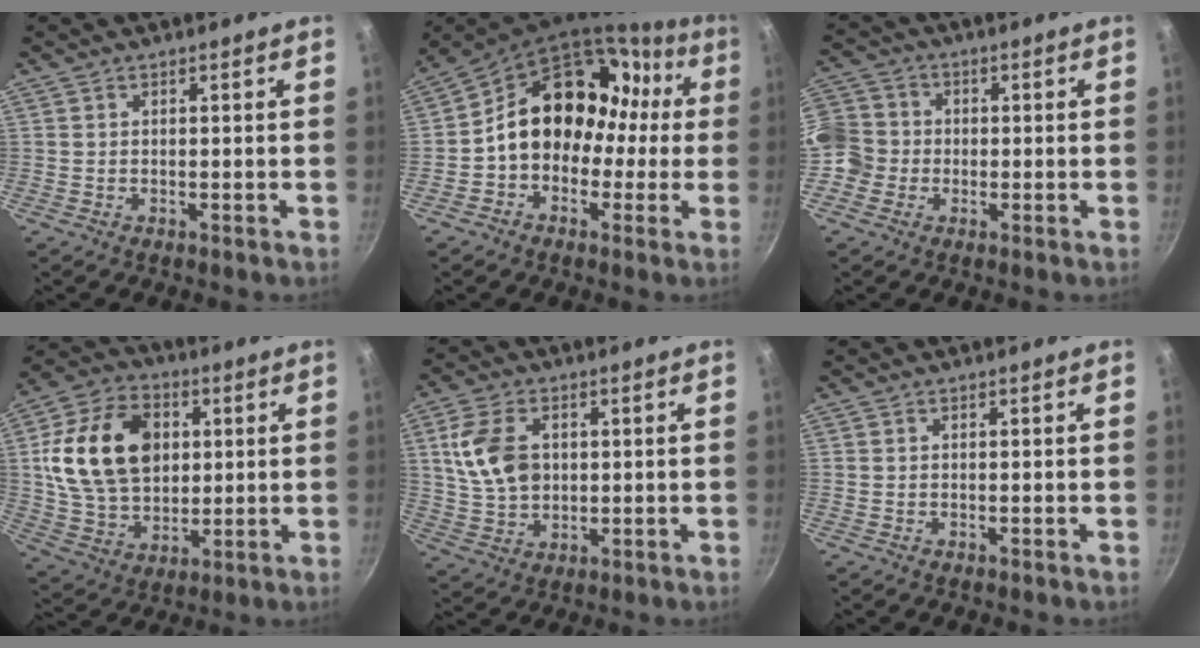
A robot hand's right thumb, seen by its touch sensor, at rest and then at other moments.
{"total": 18.2, "force": [0.5, 14.2, 11.3], "torque": [-0.124, 0.076, 0.003]}
{"total": 9.8, "force": [-1.5, 9.0, 3.6], "torque": [-0.054, 0.026, -0.048]}
{"total": 20.4, "force": [3.8, 14.7, 13.6], "torque": [-0.219, 0.002, 0.067]}
{"total": 11.0, "force": [2.2, 7.6, 7.6], "torque": [-0.131, -0.004, 0.046]}
{"total": 0.0}